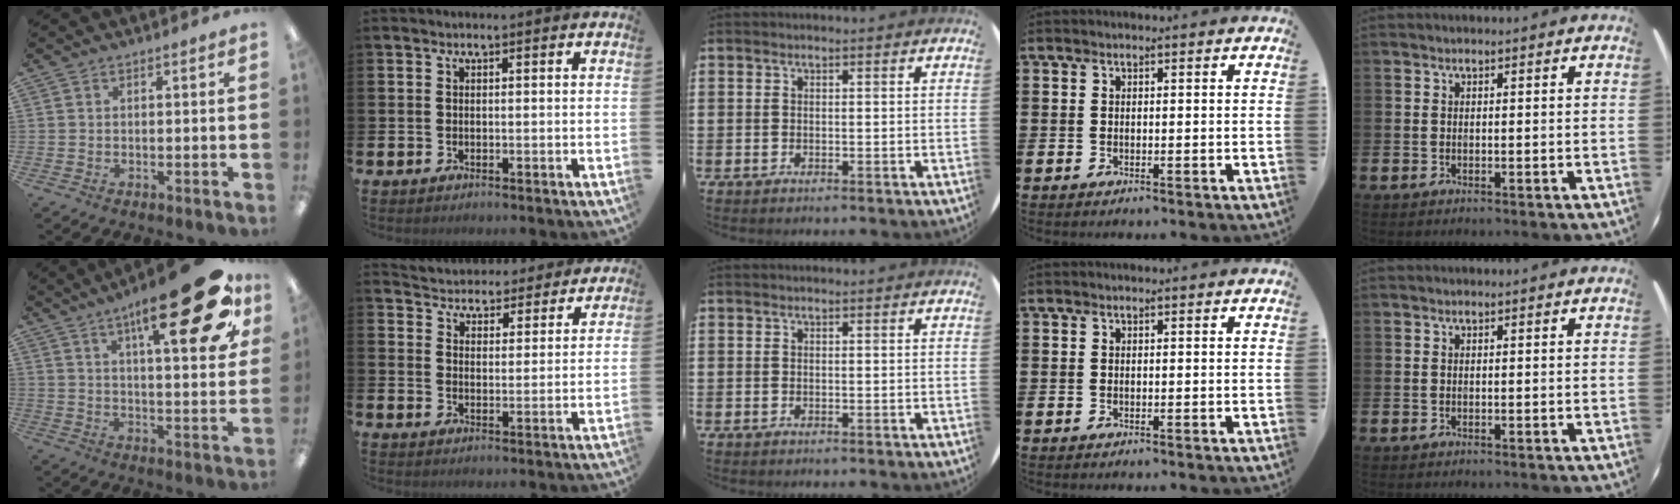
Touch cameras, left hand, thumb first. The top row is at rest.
{"thumb": {"total": 24.7, "force": [13.4, 6.7, 19.6], "torque": [-0.271, -0.072, 0.197]}, "index": {"total": 4.6, "force": [4.4, 1.2, -0.4], "torque": [-0.010, -0.040, 0.074]}}